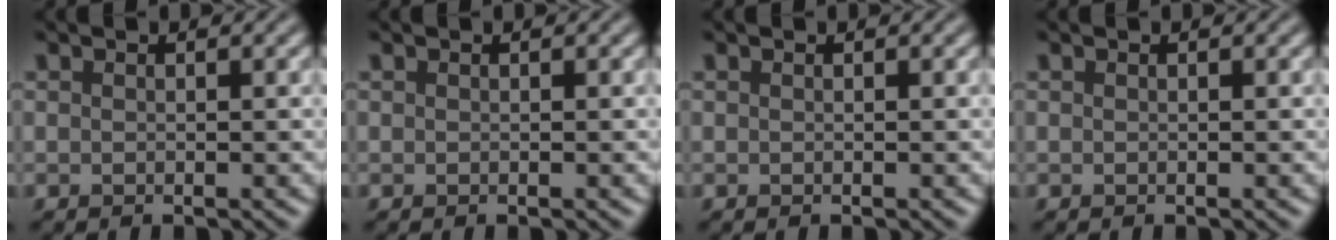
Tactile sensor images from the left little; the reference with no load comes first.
{"total": 0.0}
{"total": 0.0}
{"total": 0.0}